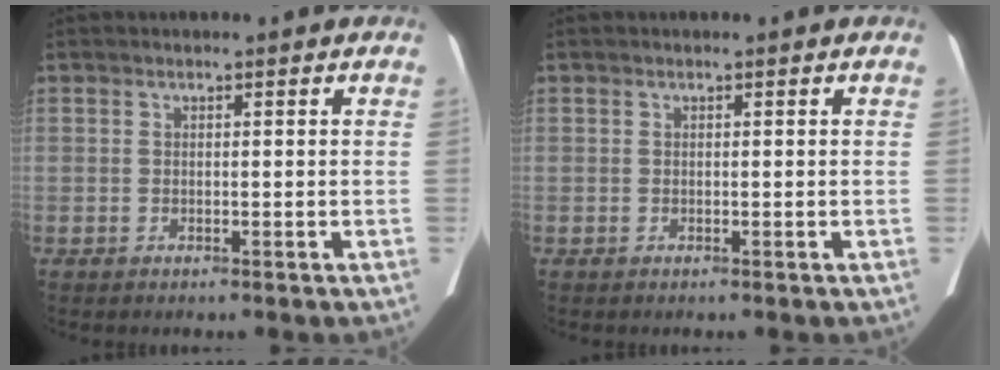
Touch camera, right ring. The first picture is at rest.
{"total": 0.0}